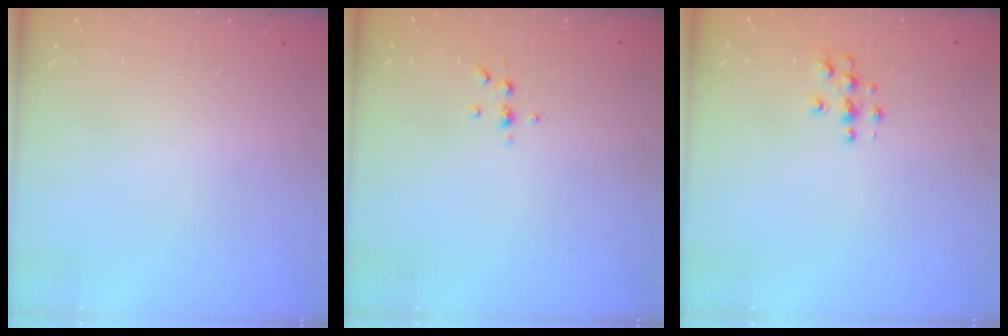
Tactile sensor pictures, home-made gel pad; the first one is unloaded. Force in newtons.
{"total": 4.2, "press": 4.1, "slide": 0.5}
{"total": 4.1, "press": 4.1, "slide": 0.5}